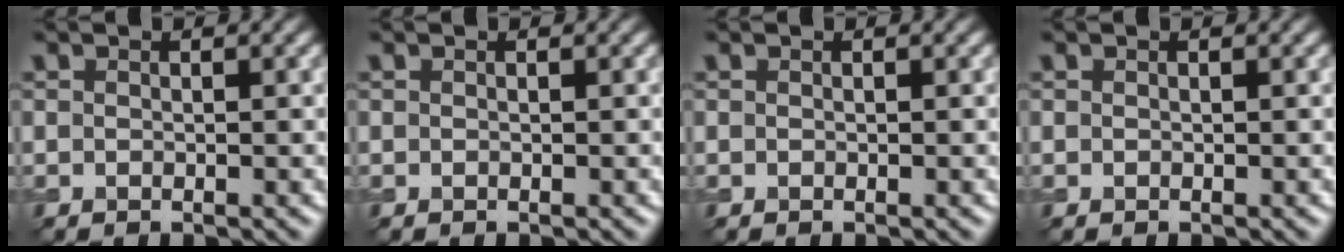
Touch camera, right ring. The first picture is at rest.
{"total": 0.0}
{"total": 0.0}
{"total": 0.0}